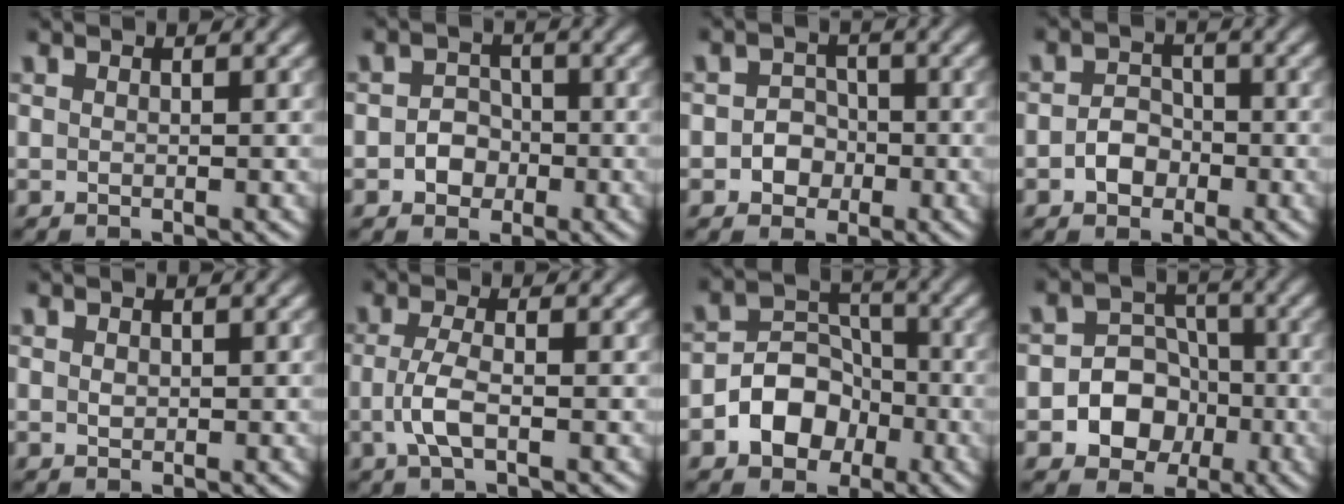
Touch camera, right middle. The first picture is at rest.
{"total": 2.4, "force": [-0.7, 2.1, 0.9], "torque": [0.002, 0.001, -0.023]}
{"total": 2.4, "force": [-0.7, 2.1, 0.8], "torque": [0.010, 0.002, -0.024]}
{"total": 2.5, "force": [-1.0, 2.0, 1.2], "torque": [-0.017, 0.003, -0.021]}
{"total": 0.5, "force": [0.1, 0.4, 0.3], "torque": [-0.005, -0.001, 0.002]}
{"total": 2.8, "force": [-0.7, 0.8, 2.5], "torque": [-0.059, -0.001, -0.019]}
{"total": 5.5, "force": [-2.4, 4.2, 2.6], "torque": [-0.030, 0.005, -0.049]}
{"total": 7.0, "force": [-2.2, 6.1, 2.5], "torque": [-0.021, 0.014, -0.063]}